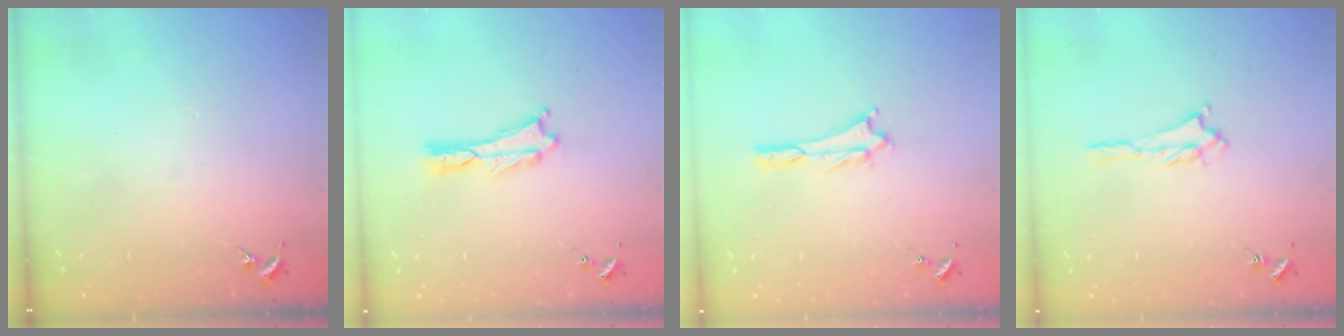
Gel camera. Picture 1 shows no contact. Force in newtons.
{"total": 0.0}
{"total": 0.7, "press": 0.7, "slide": 0.2}
{"total": 1.2, "press": 1.1, "slide": 0.5}